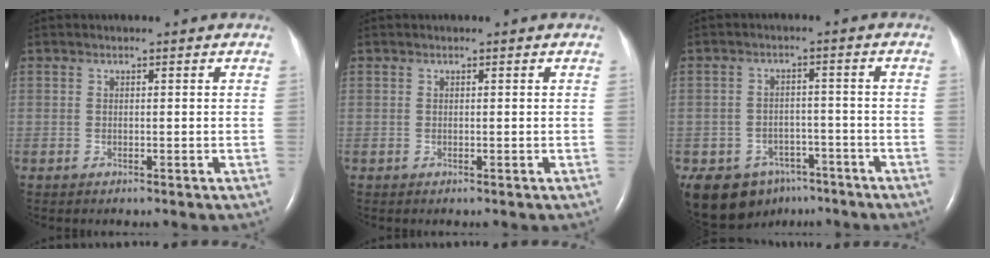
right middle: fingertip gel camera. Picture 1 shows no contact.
{"total": 0.0}
{"total": 10.0, "force": [-6.9, 6.6, 2.9], "torque": [-0.050, 0.012, -0.097]}